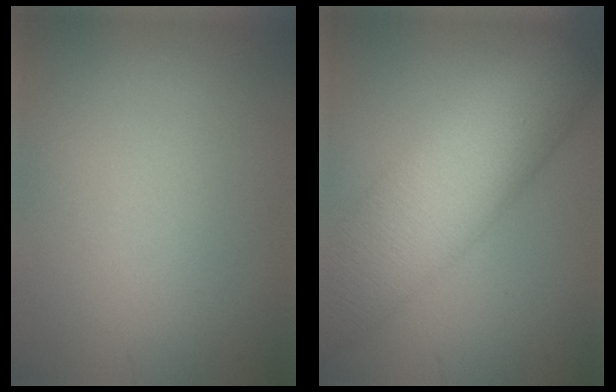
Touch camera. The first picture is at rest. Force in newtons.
{"total": 10.7, "press": 10.7, "slide": 0.6}